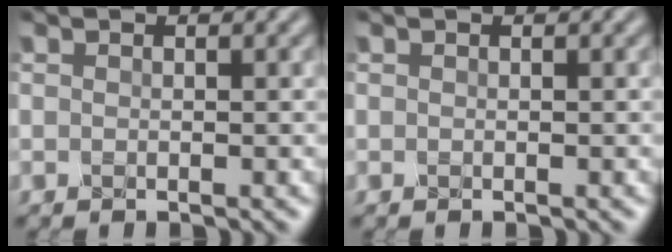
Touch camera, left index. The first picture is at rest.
{"total": 0.0}